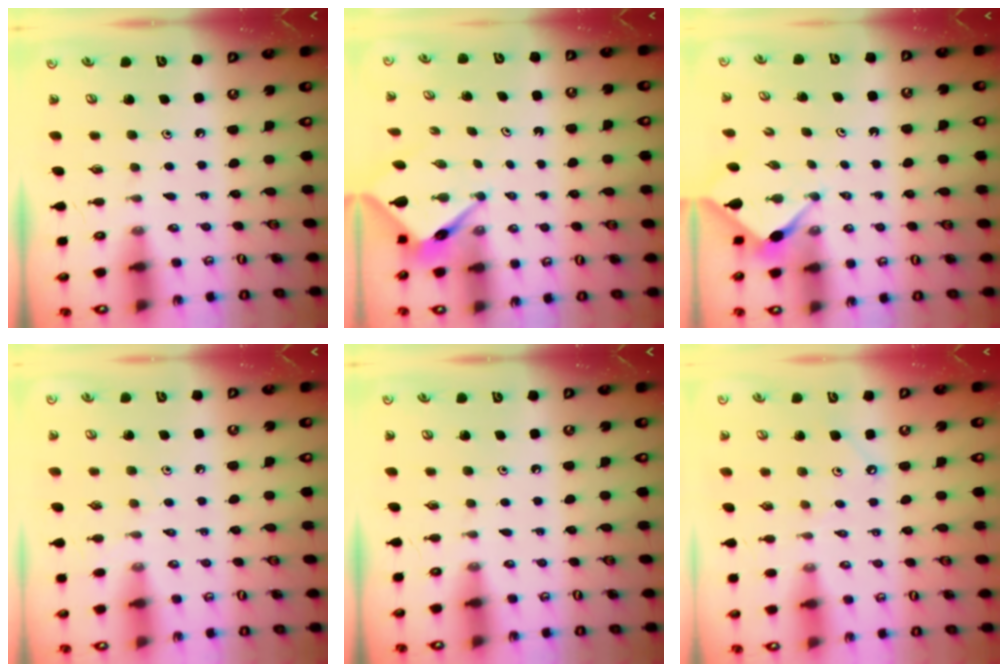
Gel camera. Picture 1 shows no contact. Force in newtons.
{"total": 3.9, "press": 3.9, "slide": 0.2}
{"total": 2.8, "press": 2.8, "slide": 0.4}
{"total": 3.0, "press": 2.9, "slide": 0.5}
{"total": 0.0}
{"total": 2.5, "press": 2.5, "slide": 0.4}